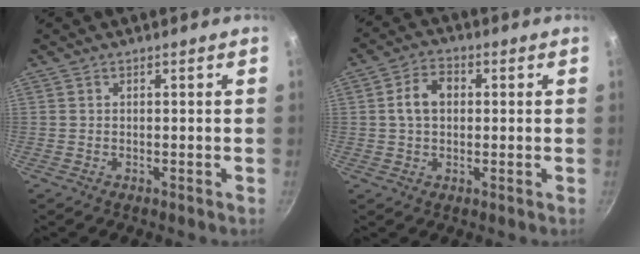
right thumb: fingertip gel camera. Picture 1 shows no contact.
{"total": 6.3, "force": [0.7, 4.5, 4.4], "torque": [-0.063, 0.014, 0.005]}